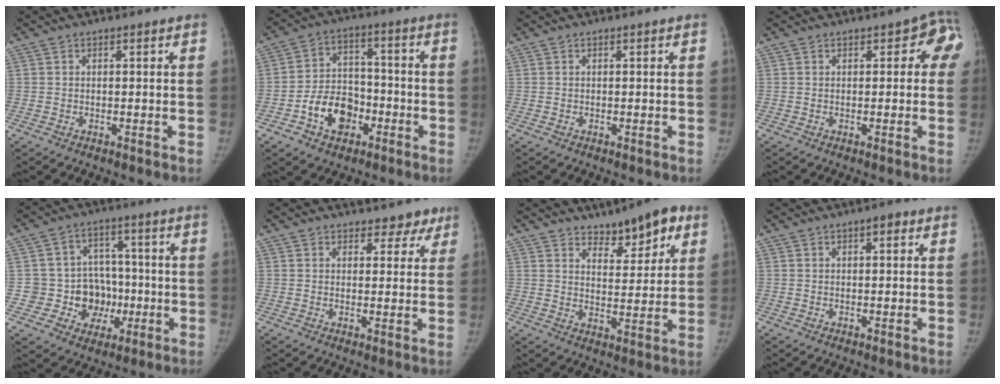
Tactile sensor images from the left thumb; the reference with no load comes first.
{"total": 11.0, "force": [-4.6, 8.0, 6.1], "torque": [-0.068, 0.036, -0.079]}
{"total": 0.0}
{"total": 4.9, "force": [1.3, 2.8, 3.8], "torque": [-0.004, 0.005, 0.003]}
{"total": 10.8, "force": [-1.9, 10.0, 3.5], "torque": [0.015, 0.027, -0.024]}
{"total": 4.2, "force": [3.2, 2.7, 0.7], "torque": [0.024, -0.019, 0.034]}
{"total": 9.7, "force": [6.3, 4.1, 6.0], "torque": [-0.057, -0.035, 0.098]}
{"total": 1.9, "force": [0.9, 0.8, 1.5], "torque": [-0.017, 0.001, 0.009]}